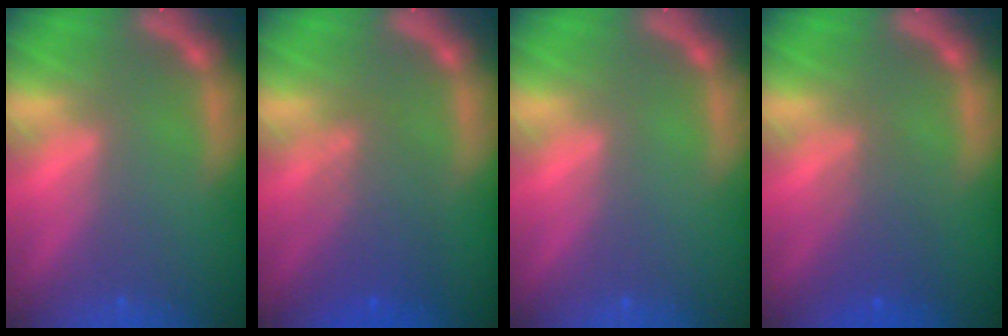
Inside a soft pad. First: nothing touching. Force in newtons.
{"total": 4.6}
{"total": 0.0}
{"total": 3.0}